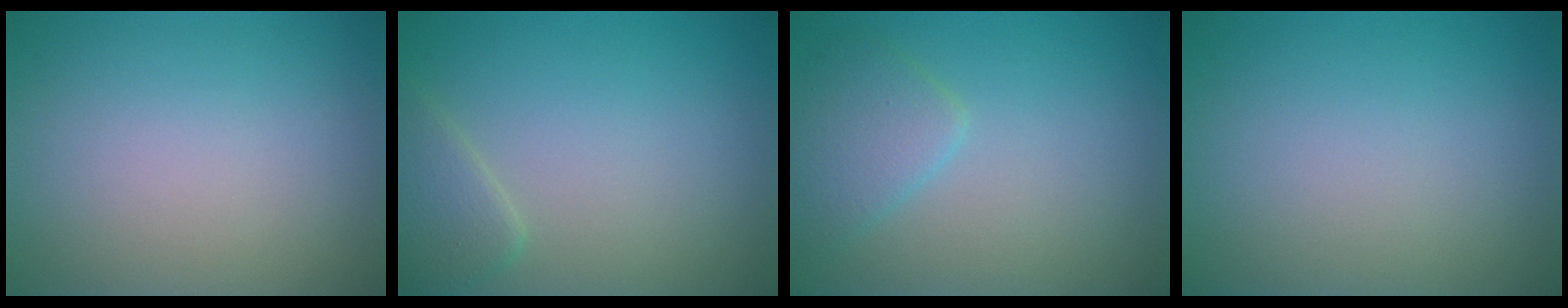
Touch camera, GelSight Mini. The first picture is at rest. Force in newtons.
{"total": 2.2, "press": 2.1, "slide": 0.2}
{"total": 2.6, "press": 2.6, "slide": 0.1}
{"total": 0.0}